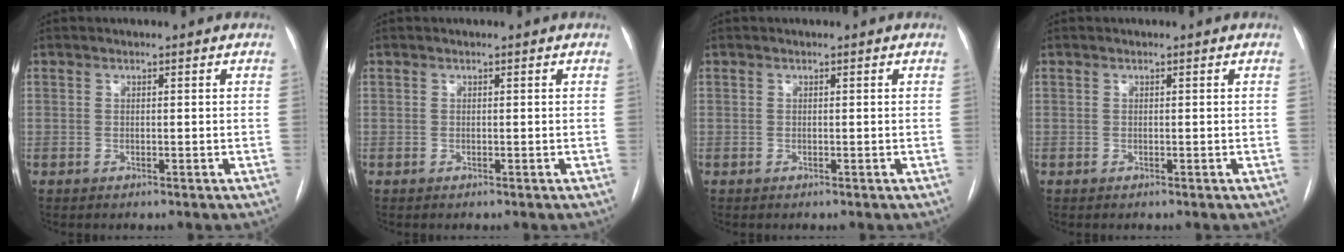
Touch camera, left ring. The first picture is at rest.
{"total": 0.0}
{"total": 0.0}
{"total": 0.0}